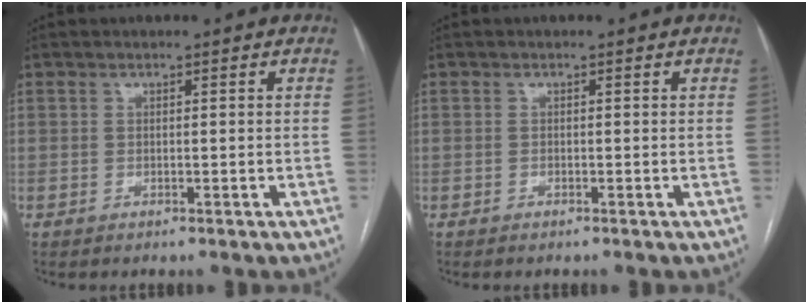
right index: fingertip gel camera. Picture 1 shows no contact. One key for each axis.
{"total": 0.0}